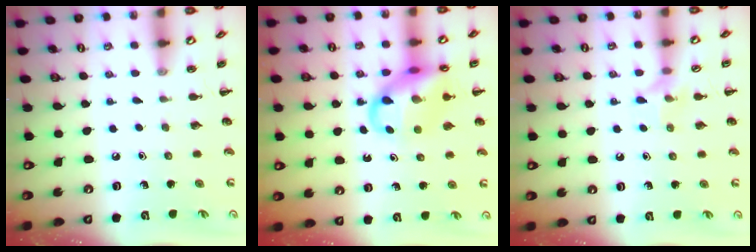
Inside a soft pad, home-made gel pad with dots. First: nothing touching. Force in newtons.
{"total": 15.5, "press": 15.3, "slide": 2.3}
{"total": 6.4, "press": 6.4, "slide": 0.9}